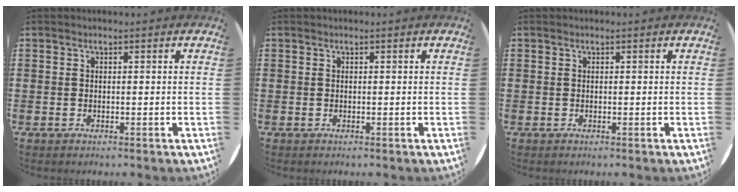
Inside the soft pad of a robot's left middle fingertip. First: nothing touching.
{"total": 0.0}
{"total": 0.0}